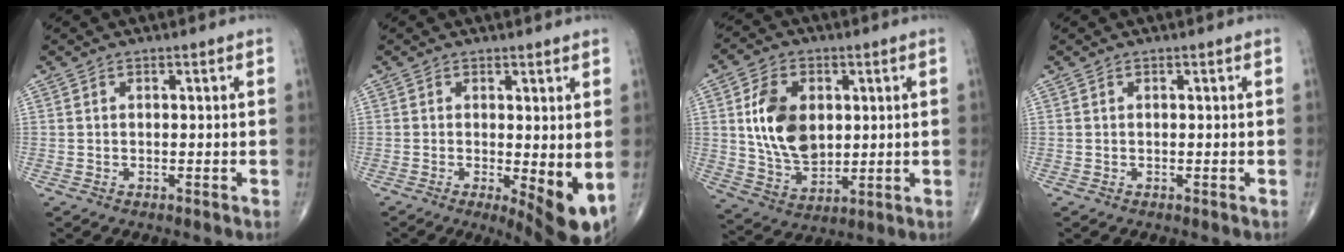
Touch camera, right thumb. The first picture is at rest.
{"total": 8.0, "force": [-0.8, 2.4, 7.6], "torque": [-0.100, -0.020, -0.007]}
{"total": 13.3, "force": [2.3, 8.8, 9.6], "torque": [-0.150, -0.013, 0.049]}
{"total": 0.0}